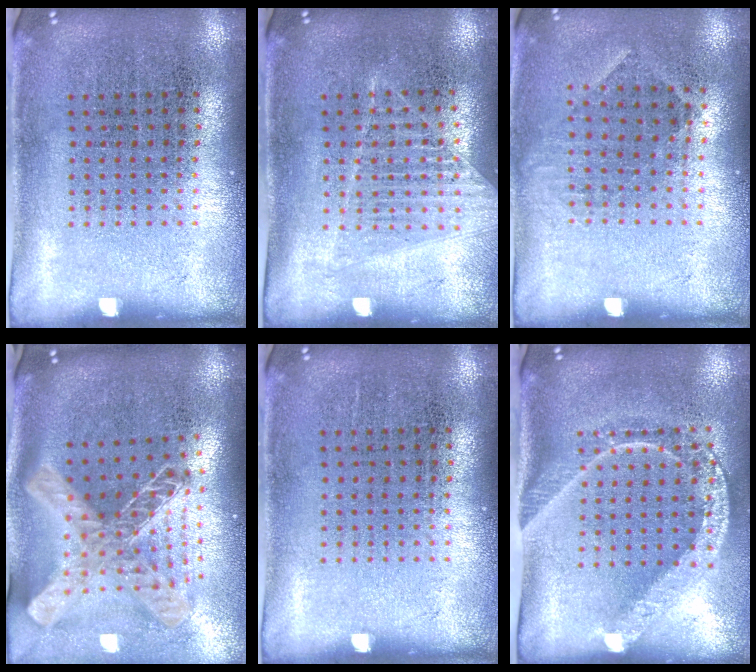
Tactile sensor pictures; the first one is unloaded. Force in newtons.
{"total": 1.2, "press": 1.2, "slide": 0.0}
{"total": 0.9, "press": 0.8, "slide": 0.6}
{"total": 2.5, "press": 1.8, "slide": 1.8}
{"total": 0.0}
{"total": 2.0, "press": 1.6, "slide": 1.3}